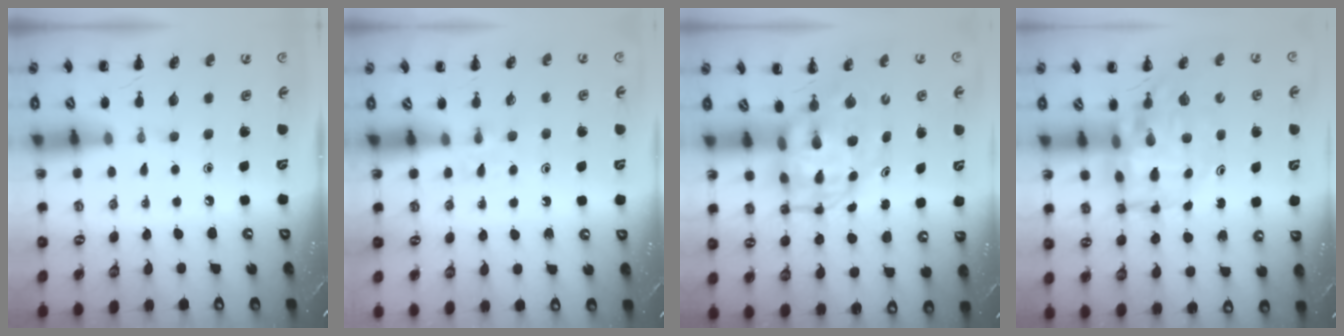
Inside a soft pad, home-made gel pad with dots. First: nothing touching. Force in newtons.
{"total": 2.8, "press": 2.5, "slide": 1.1}
{"total": 5.6, "press": 5.4, "slide": 1.5}
{"total": 13.1, "press": 12.5, "slide": 4.1}